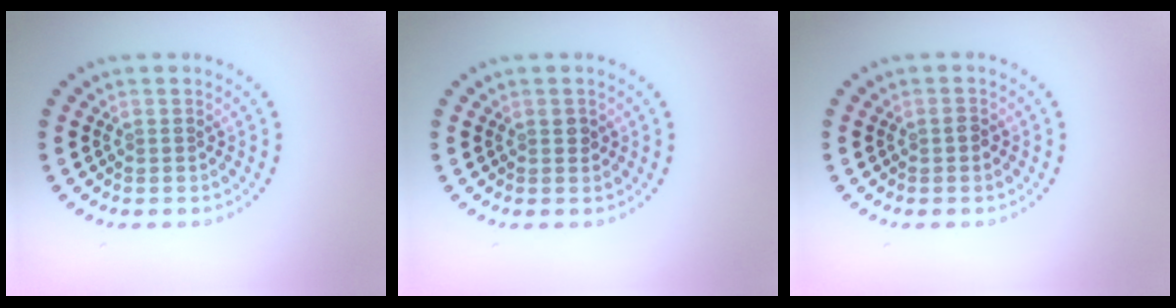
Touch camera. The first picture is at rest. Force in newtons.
{"total": 0.8, "press": 0.8, "slide": 0.2}
{"total": 0.7, "press": 0.7, "slide": 0.0}